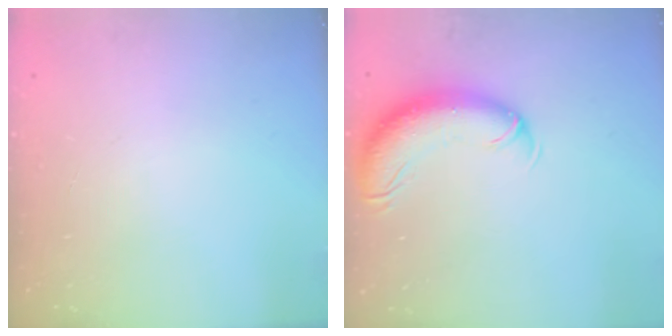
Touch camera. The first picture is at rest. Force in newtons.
{"total": 11.9, "press": 11.6, "slide": 2.7}